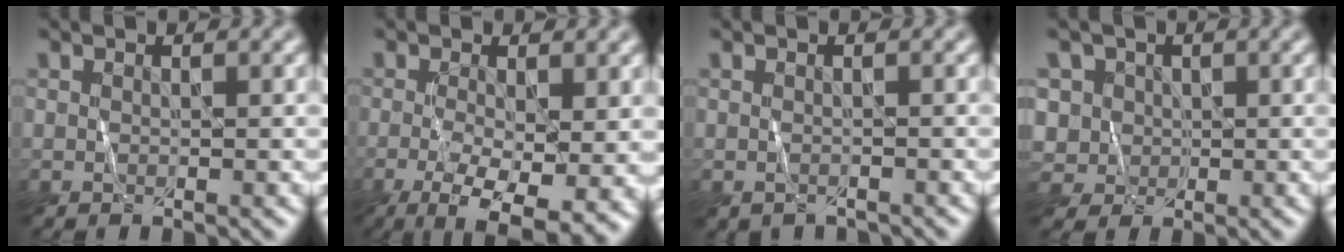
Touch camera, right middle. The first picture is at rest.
{"total": 7.9, "force": [-2.5, 2.9, 6.9], "torque": [-0.132, -0.012, -0.035]}
{"total": 0.6, "force": [-0.6, 0.2, 0.0], "torque": [-0.005, -0.005, -0.007]}
{"total": 4.1, "force": [1.6, 3.7, 0.9], "torque": [-0.031, 0.006, 0.029]}